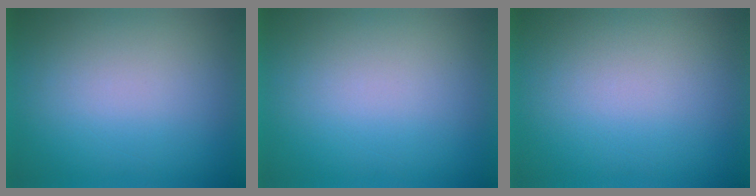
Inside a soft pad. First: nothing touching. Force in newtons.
{"total": 1.0}
{"total": 0.0}